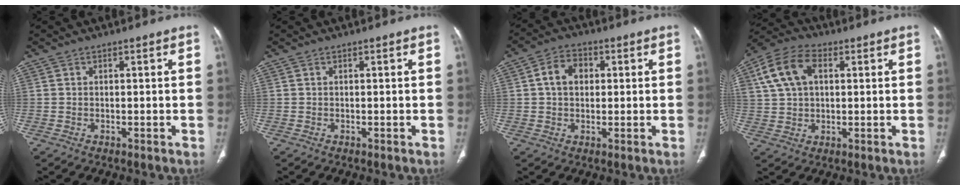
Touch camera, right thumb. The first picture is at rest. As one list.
[{"total": 0.0}, {"total": 6.3, "force": [1.1, 4.6, 4.2], "torque": [-0.057, 0.010, 0.014]}, {"total": 11.3, "force": [3.3, 7.3, 8.0], "torque": [-0.155, 0.019, 0.057]}]